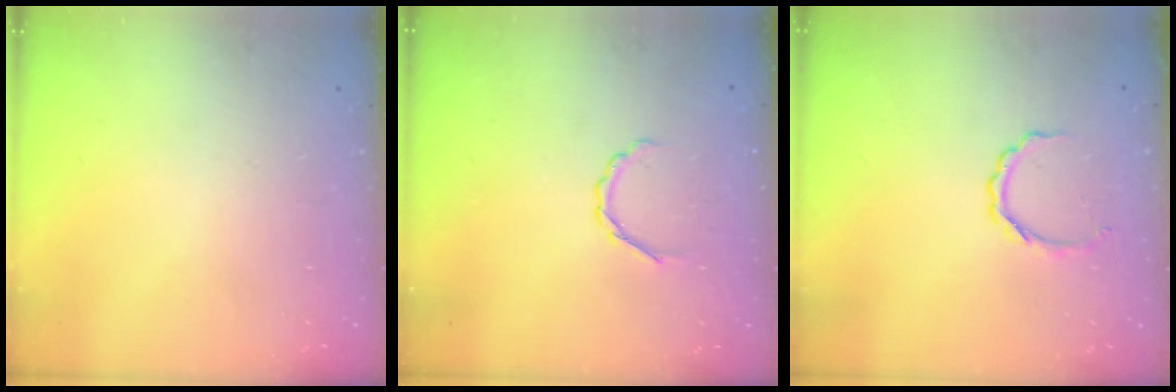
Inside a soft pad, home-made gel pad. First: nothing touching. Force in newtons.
{"total": 3.6, "press": 3.5, "slide": 0.9}
{"total": 4.5, "press": 4.4, "slide": 0.9}